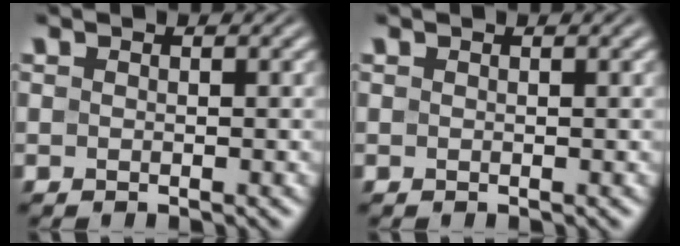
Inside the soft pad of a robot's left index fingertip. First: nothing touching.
{"total": 1.0, "force": [0.6, 0.3, 0.8], "torque": [-0.009, 0.008, 0.006]}